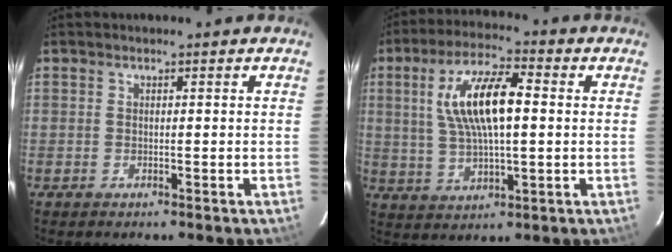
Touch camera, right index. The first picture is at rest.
{"total": 12.9, "force": [2.1, 4.4, 11.9], "torque": [-0.227, 0.014, 0.043]}